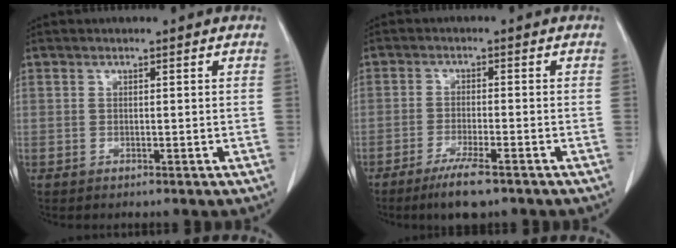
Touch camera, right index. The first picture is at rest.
{"total": 5.9, "force": [-4.2, 0.6, 4.2], "torque": [-0.076, -0.013, -0.068]}